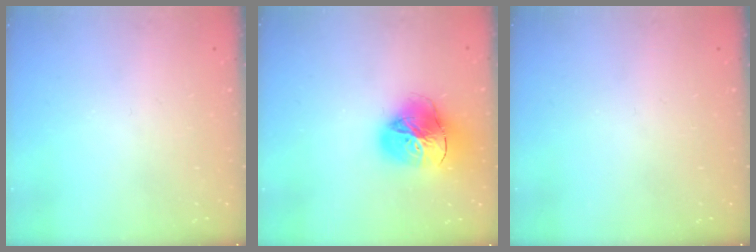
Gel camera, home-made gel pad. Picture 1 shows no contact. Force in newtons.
{"total": 19.8, "press": 19.6, "slide": 2.3}
{"total": 0.0}